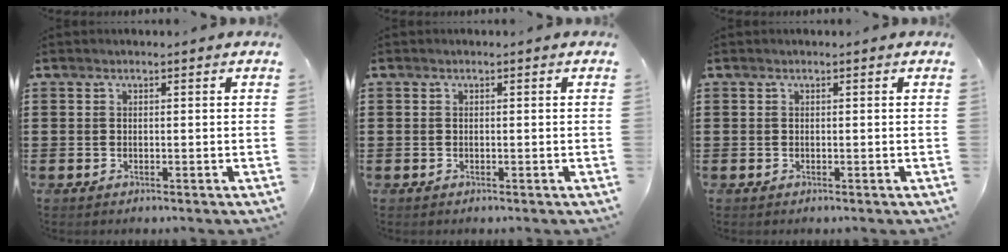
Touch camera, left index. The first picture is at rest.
{"total": 0.0}
{"total": 0.0}